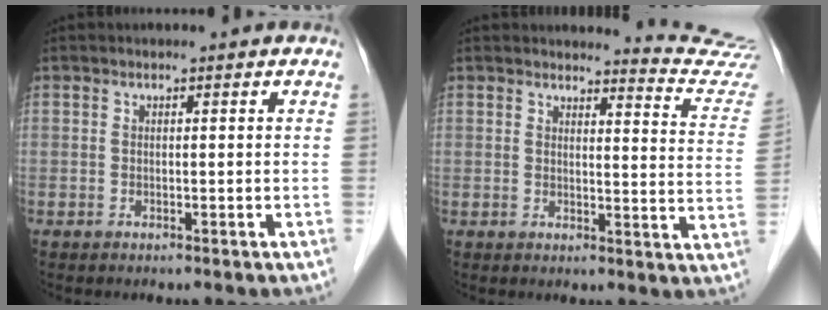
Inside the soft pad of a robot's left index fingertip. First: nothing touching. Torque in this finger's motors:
{"motor_torque": [0.12, -0.44, 0.17, 0.02]}